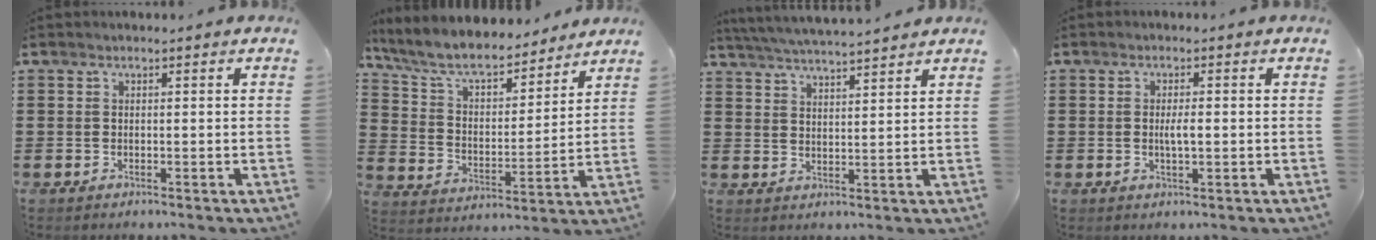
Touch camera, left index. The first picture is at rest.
{"total": 8.0, "force": [7.3, 1.5, 3.1], "torque": [-0.090, -0.044, 0.125]}
{"total": 4.7, "force": [4.6, -0.5, 0.9], "torque": [-0.034, -0.022, 0.081]}
{"total": 2.5, "force": [-0.1, 0.7, 2.4], "torque": [-0.046, -0.002, -0.002]}